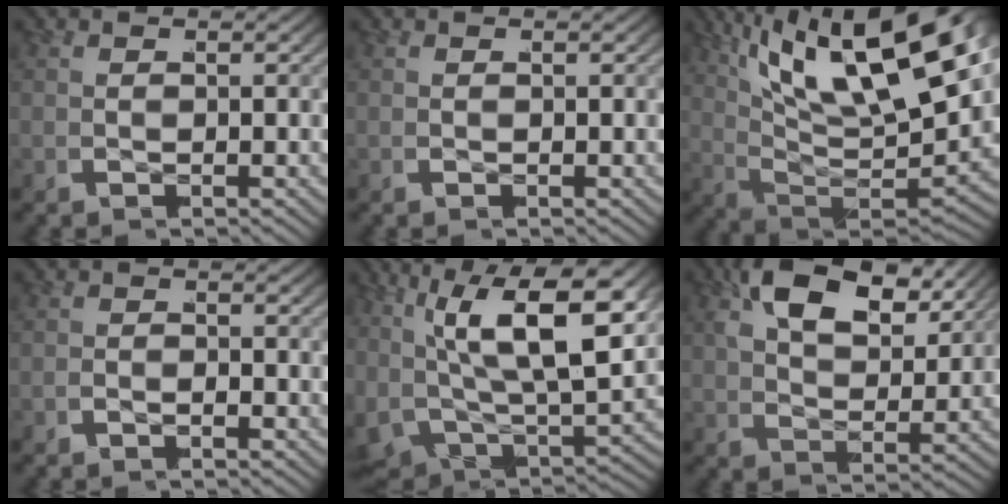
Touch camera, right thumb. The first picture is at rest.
{"total": 0.0}
{"total": 16.3, "force": [3.7, 8.2, 13.6], "torque": [-0.231, -0.022, 0.067]}
{"total": 0.9, "force": [-0.8, -0.1, -0.4], "torque": [0.006, 0.002, -0.021]}
{"total": 12.0, "force": [2.9, 6.7, 9.6], "torque": [-0.211, -0.032, 0.056]}
{"total": 6.8, "force": [4.3, 2.4, 4.7], "torque": [-0.081, 0.010, 0.069]}